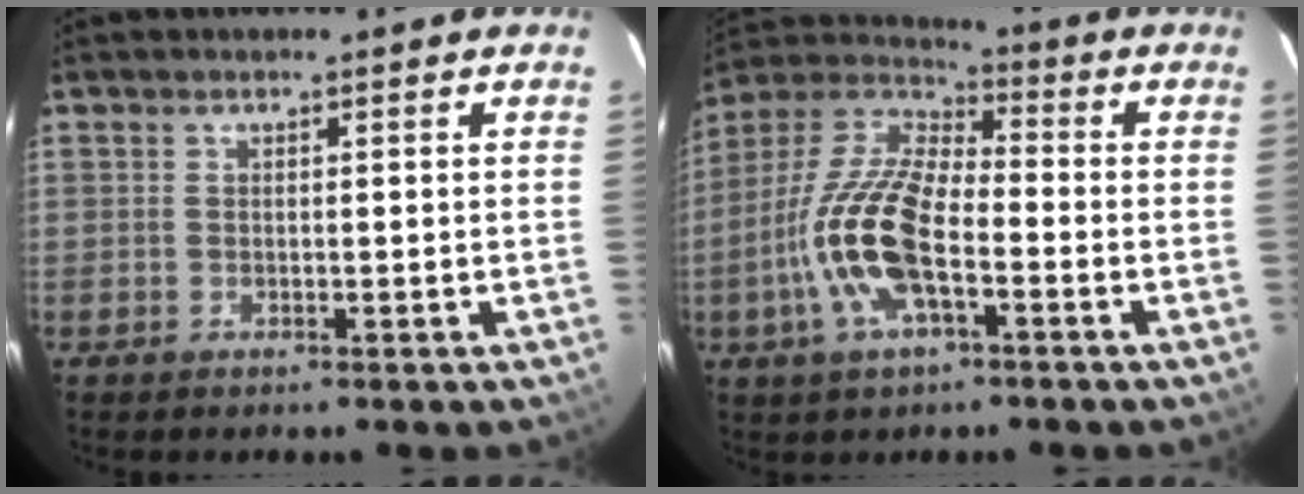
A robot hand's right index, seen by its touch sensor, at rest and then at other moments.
{"total": 16.0, "force": [-4.8, 6.4, 13.8], "torque": [-0.290, -0.001, -0.099]}